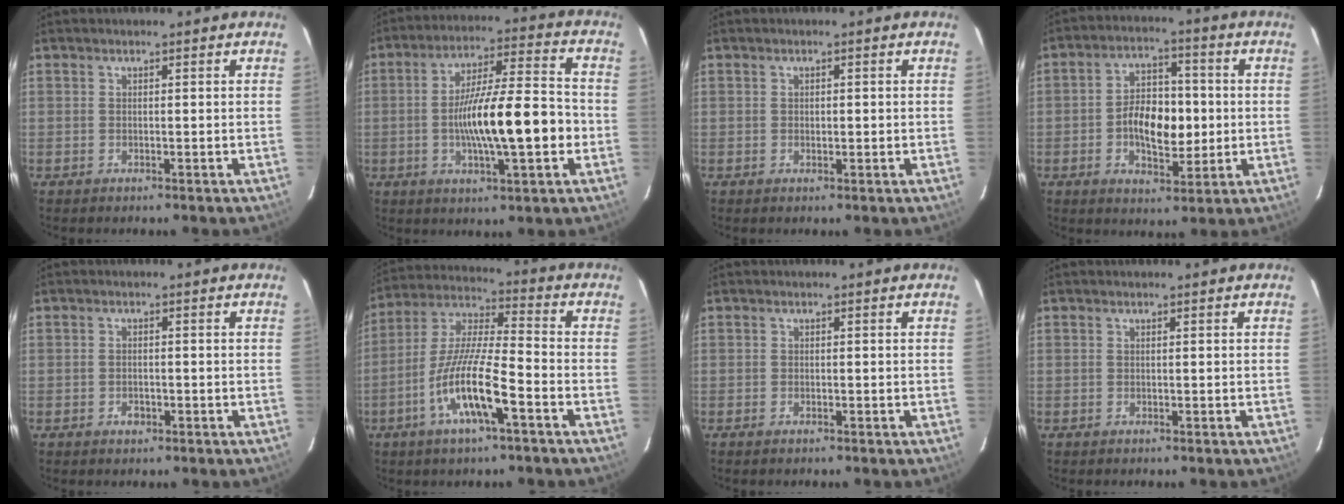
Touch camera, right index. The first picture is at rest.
{"total": 15.6, "force": [-3.0, 2.6, 15.1], "torque": [-0.255, 0.002, -0.048]}
{"total": 0.8, "force": [0.0, 0.5, 0.7], "torque": [-0.011, 0.002, 0.000]}
{"total": 10.7, "force": [-1.3, 5.8, 8.9], "torque": [-0.163, 0.014, -0.018]}
{"total": 1.7, "force": [-0.9, 1.2, 0.8], "torque": [-0.014, 0.003, -0.011]}
{"total": 13.4, "force": [-5.8, 2.1, 11.9], "torque": [-0.240, -0.005, -0.115]}
{"total": 0.7, "force": [-0.6, 0.2, 0.1], "torque": [-0.005, -0.004, -0.014]}
{"total": 0.0}